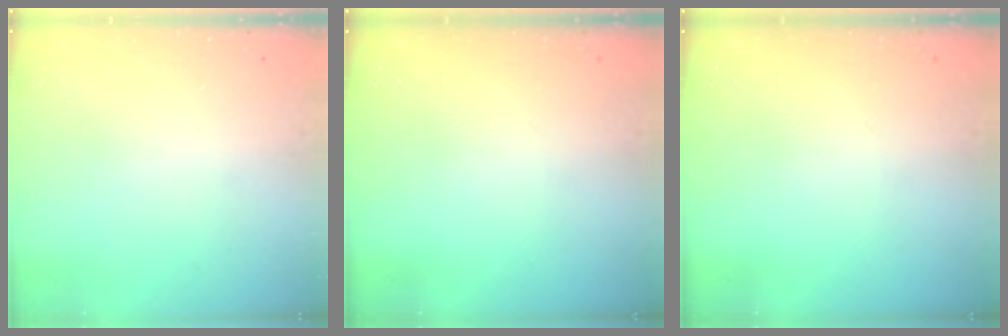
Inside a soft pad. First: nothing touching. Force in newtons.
{"total": 0.0}
{"total": 0.0}